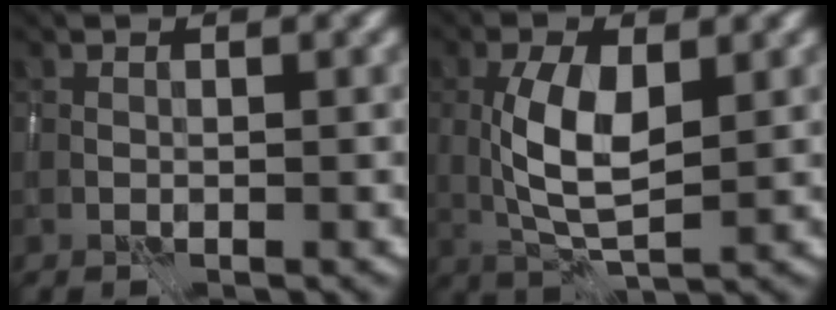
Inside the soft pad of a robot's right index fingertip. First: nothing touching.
{"total": 5.6, "force": [0.5, 2.4, 5.0], "torque": [-0.105, -0.004, 0.011]}